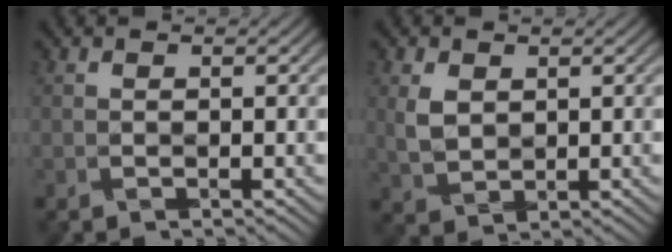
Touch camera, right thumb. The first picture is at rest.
{"total": 3.9, "force": [0.9, 2.8, 2.6], "torque": [-0.065, -0.002, 0.019]}